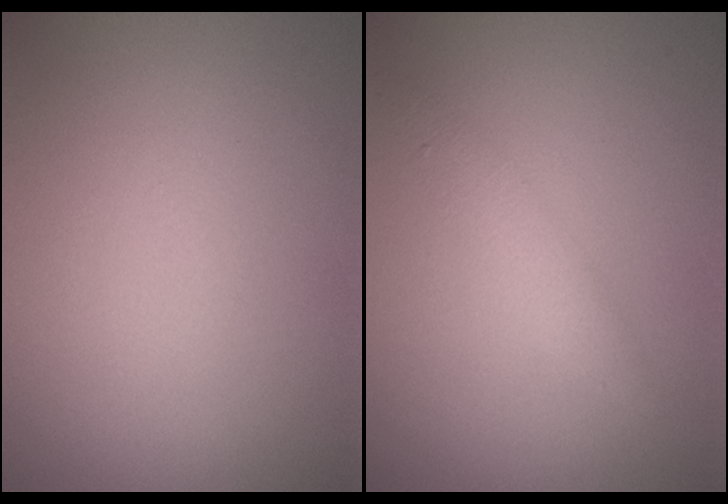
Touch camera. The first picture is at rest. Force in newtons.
{"total": 1.7, "press": 1.7, "slide": 0.0}